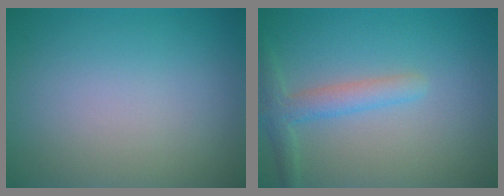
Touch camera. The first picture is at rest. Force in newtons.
{"total": 2.6, "press": 2.6, "slide": 0.2}